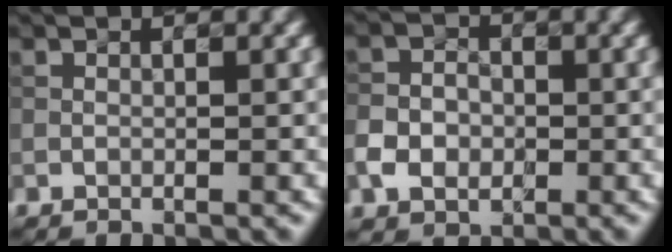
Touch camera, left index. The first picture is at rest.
{"total": 3.3, "force": [-0.9, 2.7, 1.7], "torque": [-0.030, 0.001, -0.019]}